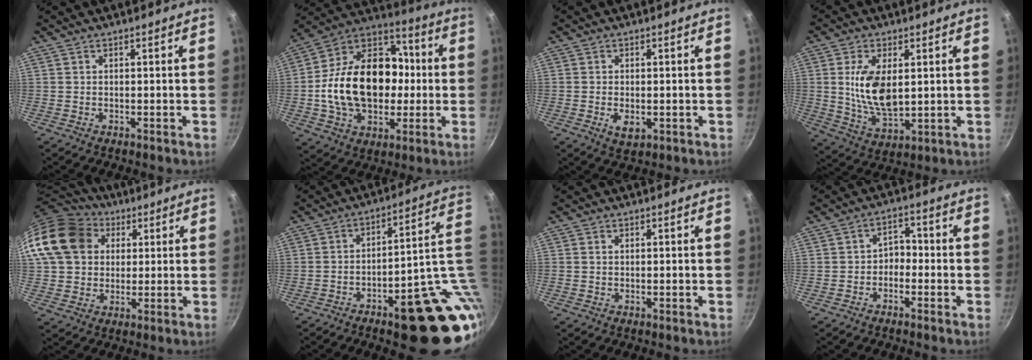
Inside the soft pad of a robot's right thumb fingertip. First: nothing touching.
{"total": 25.3, "force": [-1.3, 18.0, 17.8], "torque": [-0.271, 0.050, -0.024]}
{"total": 3.9, "force": [-0.9, 2.3, 3.0], "torque": [-0.047, -0.005, -0.009]}
{"total": 11.6, "force": [1.8, 6.0, 9.8], "torque": [-0.178, -0.017, 0.043]}
{"total": 17.8, "force": [5.1, 14.3, 9.4], "torque": [-0.162, 0.022, 0.085]}
{"total": 22.1, "force": [-3.9, 9.0, 19.8], "torque": [-0.186, 0.016, -0.032]}
{"total": 0.8, "force": [0.3, 0.6, 0.4], "torque": [-0.006, 0.002, 0.004]}
{"total": 3.5, "force": [-1.3, 2.6, 2.0], "torque": [-0.010, 0.025, -0.029]}